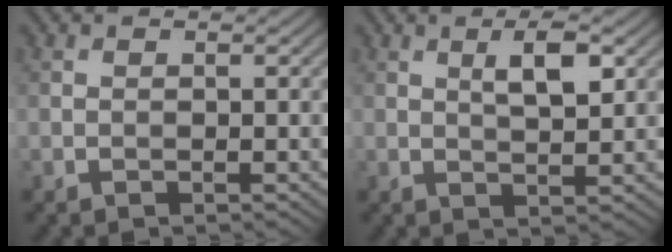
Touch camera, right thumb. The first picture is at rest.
{"total": 4.2, "force": [1.6, 1.1, 3.7], "torque": [-0.068, -0.001, 0.029]}